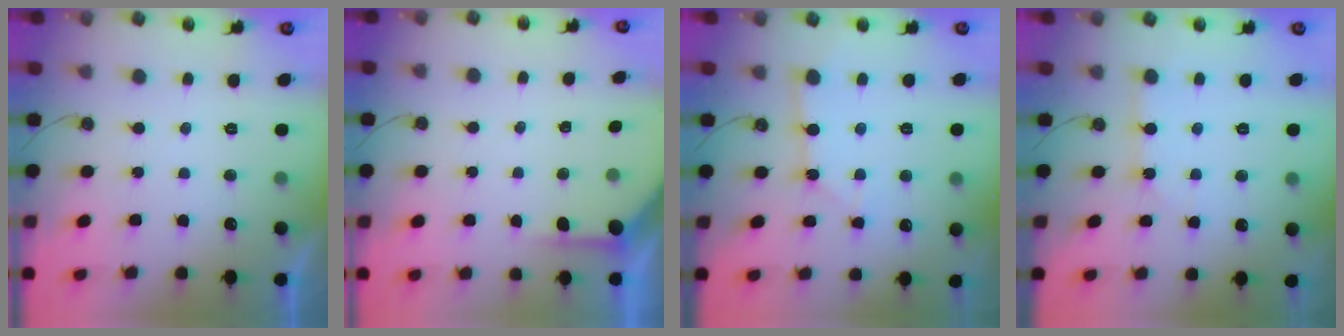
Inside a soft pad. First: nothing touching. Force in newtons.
{"total": 2.8, "press": 2.7, "slide": 0.3}
{"total": 2.6, "press": 2.6, "slide": 0.3}
{"total": 2.6, "press": 2.6, "slide": 0.4}